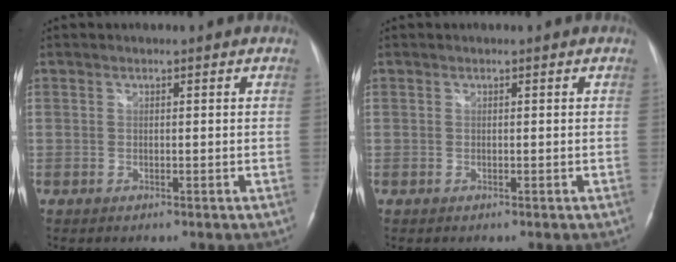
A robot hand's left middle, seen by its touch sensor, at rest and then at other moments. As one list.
[{"total": 0.0}]